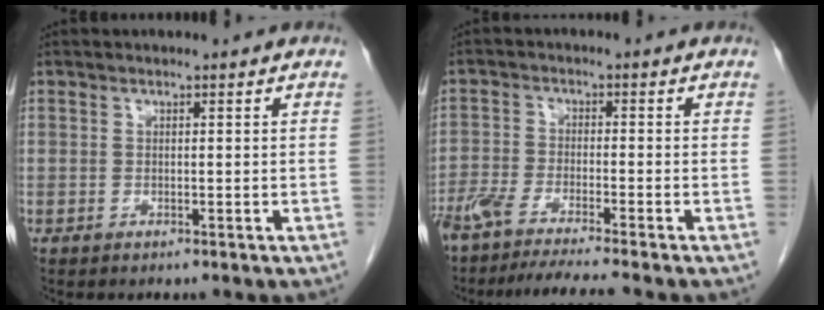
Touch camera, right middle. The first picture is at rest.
{"total": 10.1, "force": [-8.7, -0.7, 5.1], "torque": [-0.078, -0.026, -0.144]}